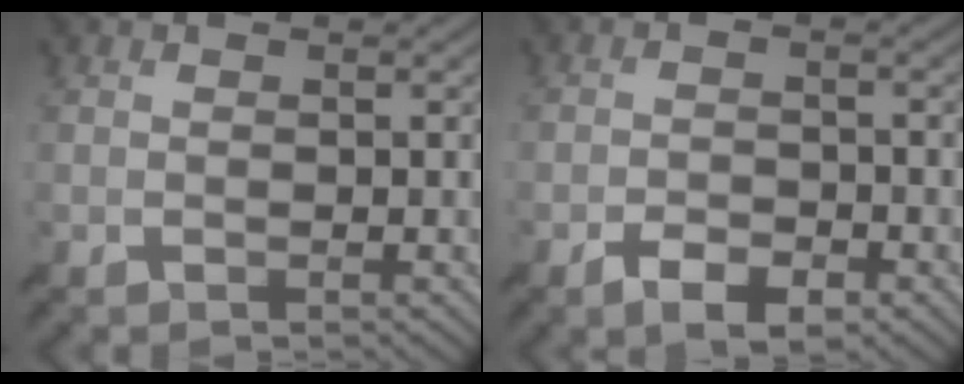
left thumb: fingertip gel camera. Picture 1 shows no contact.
{"total": 3.8, "force": [-2.6, 1.5, 2.3], "torque": [-0.037, -0.004, -0.045]}